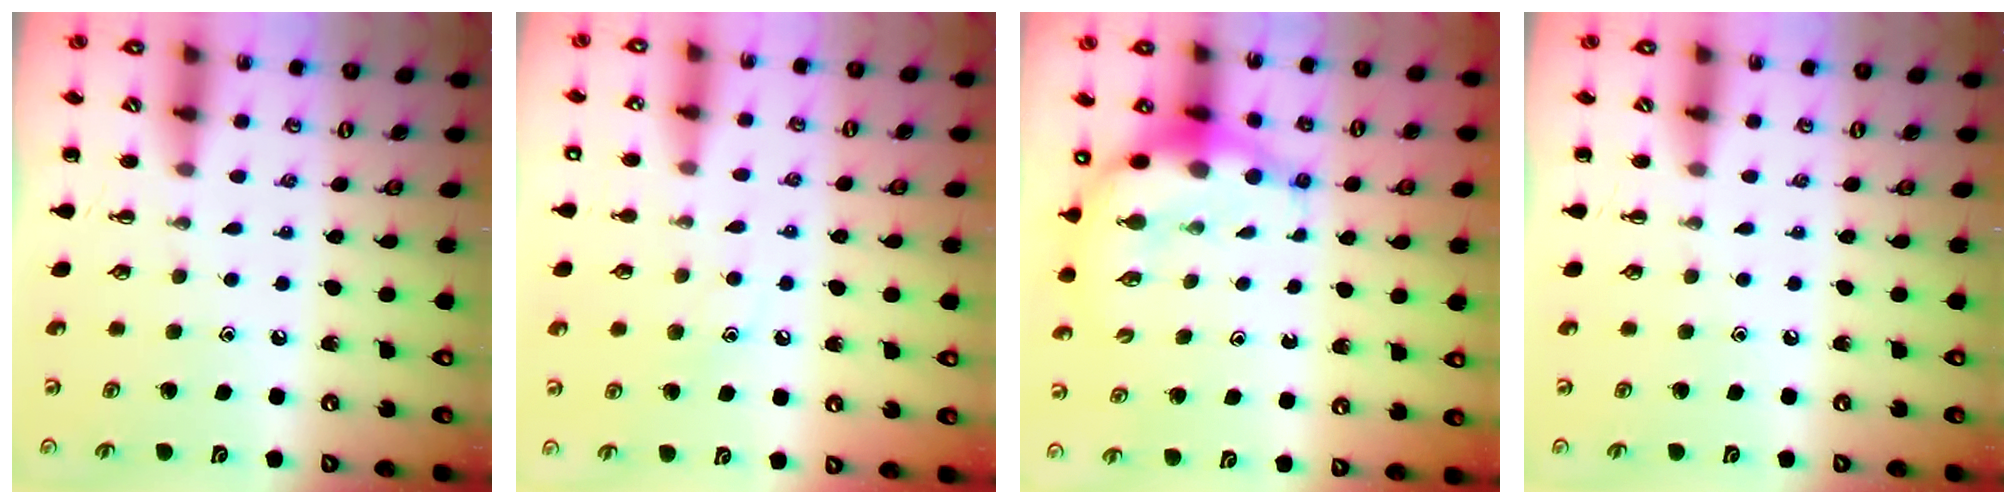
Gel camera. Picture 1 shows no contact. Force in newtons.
{"total": 8.5, "press": 8.4, "slide": 1.7}
{"total": 9.0, "press": 8.8, "slide": 2.2}
{"total": 0.0}